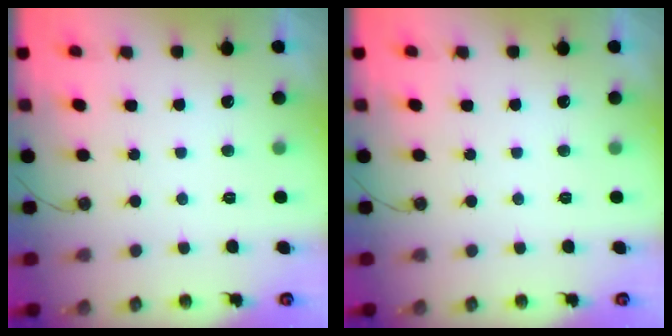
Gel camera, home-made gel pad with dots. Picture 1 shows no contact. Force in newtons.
{"total": 0.0}